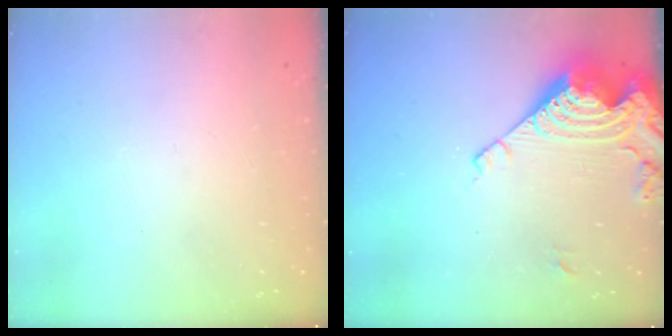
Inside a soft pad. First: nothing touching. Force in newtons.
{"total": 13.1, "press": 13.0, "slide": 1.4}